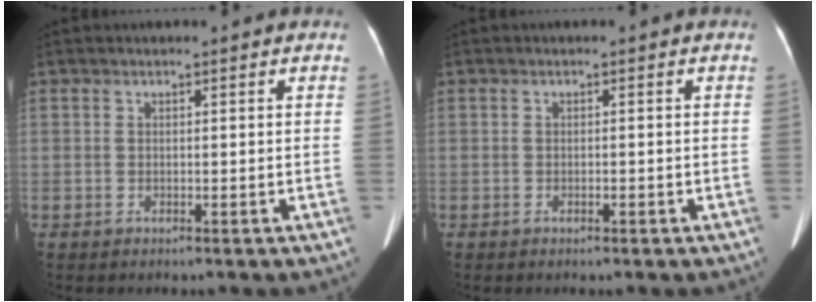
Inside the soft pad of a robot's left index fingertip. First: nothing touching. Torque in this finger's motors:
{"motor_torque": [-0.29, -0.10, -0.02, -0.02]}